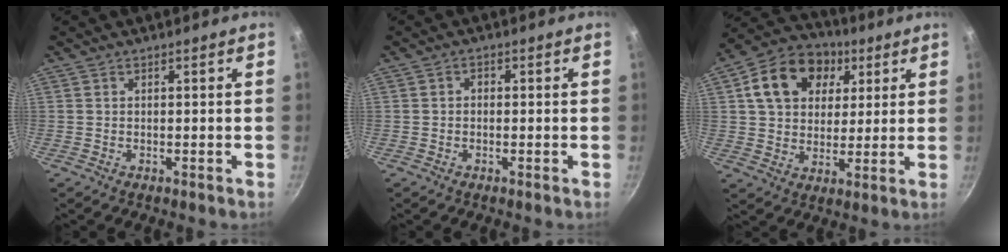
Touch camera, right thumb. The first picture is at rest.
{"total": 1.3, "force": [-0.1, 1.0, 0.7], "torque": [-0.013, 0.008, -0.003]}
{"total": 16.7, "force": [5.7, 12.6, 9.3], "torque": [-0.139, 0.012, 0.085]}